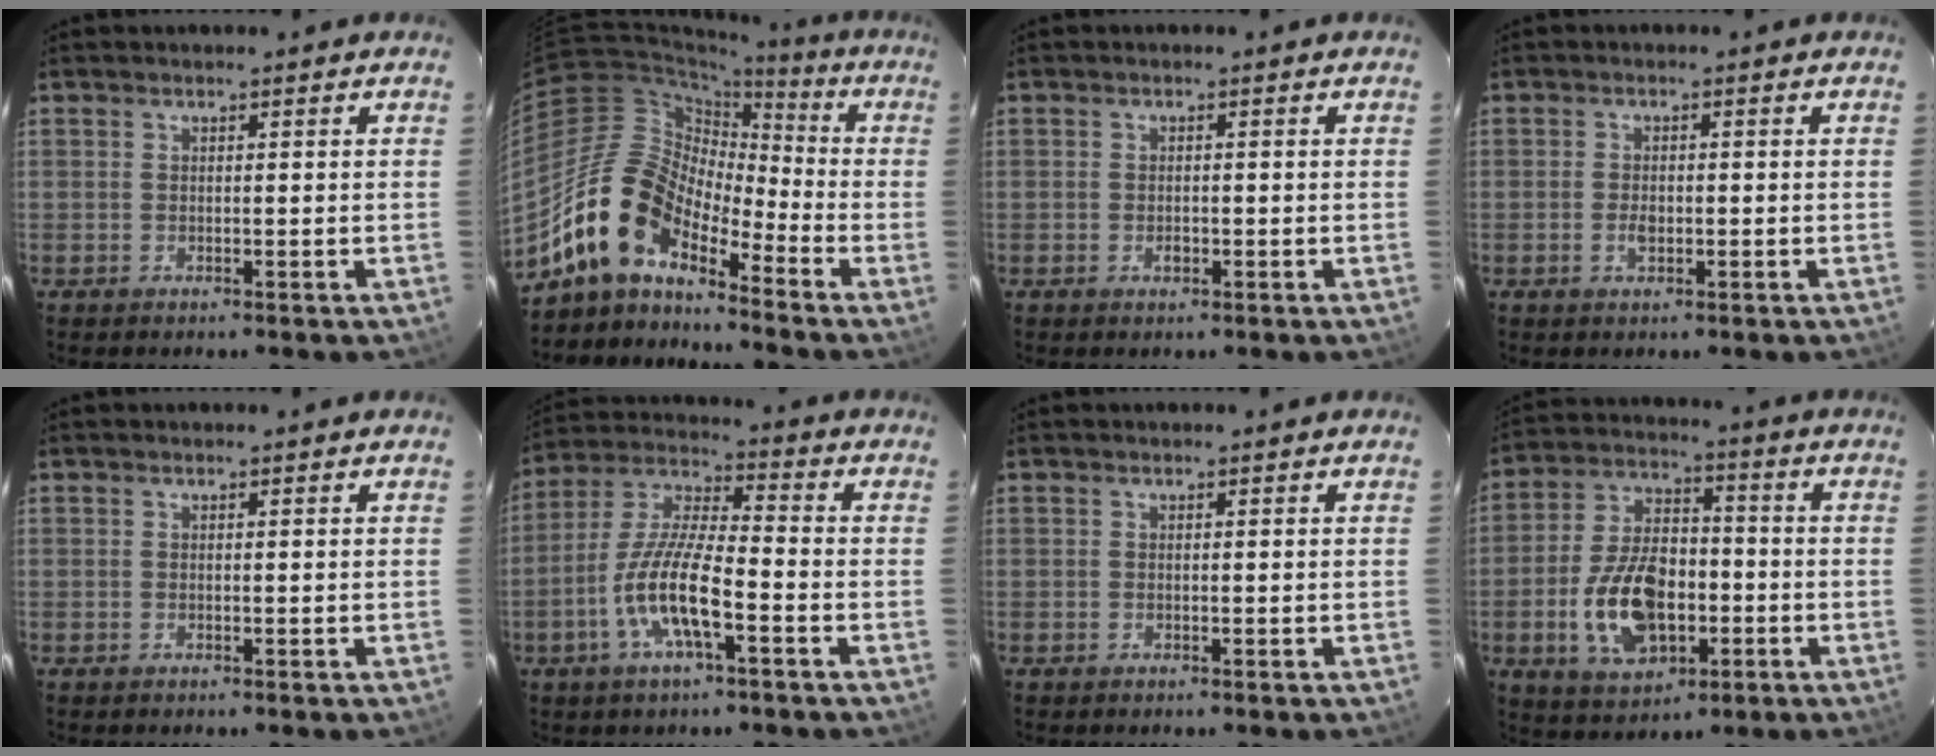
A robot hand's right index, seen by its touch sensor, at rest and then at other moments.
{"total": 12.9, "force": [-9.9, 5.5, 6.2], "torque": [-0.107, 0.020, -0.202]}
{"total": 1.3, "force": [-0.5, 0.9, 0.9], "torque": [-0.015, 0.002, -0.008]}
{"total": 2.3, "force": [-0.6, 1.4, 1.7], "torque": [-0.033, 0.001, -0.011]}
{"total": 0.0}
{"total": 12.1, "force": [-4.9, 3.0, 10.7], "torque": [-0.224, -0.004, -0.095]}
{"total": 0.0}
{"total": 15.3, "force": [-4.2, 9.1, 11.6], "torque": [-0.234, 0.011, -0.061]}